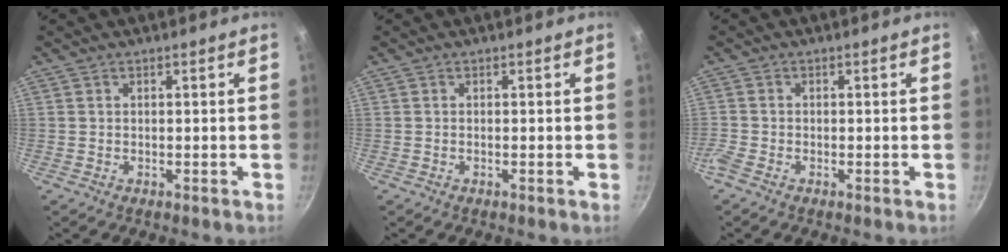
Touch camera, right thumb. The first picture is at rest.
{"total": 0.0}
{"total": 1.7, "force": [-1.3, 0.8, 0.8], "torque": [-0.030, 0.002, -0.035]}